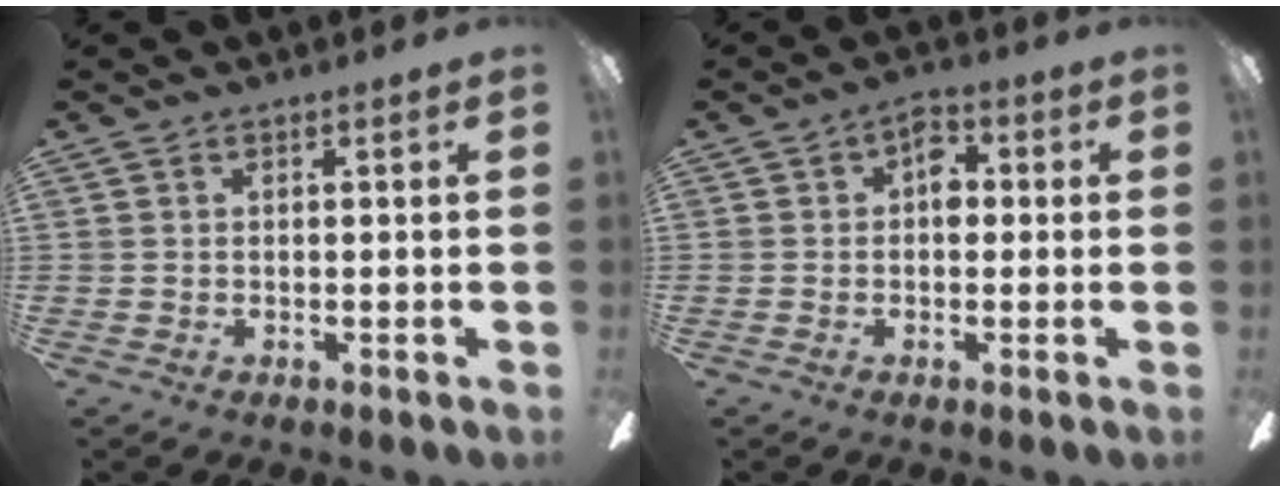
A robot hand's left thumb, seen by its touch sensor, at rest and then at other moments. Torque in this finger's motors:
{"motor_torque": [0.61, 0.53, 0.89, 0.05, 0.02]}